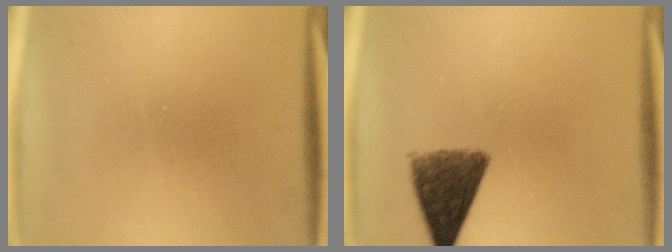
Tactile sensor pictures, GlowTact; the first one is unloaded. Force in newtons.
{"total": 8.8}